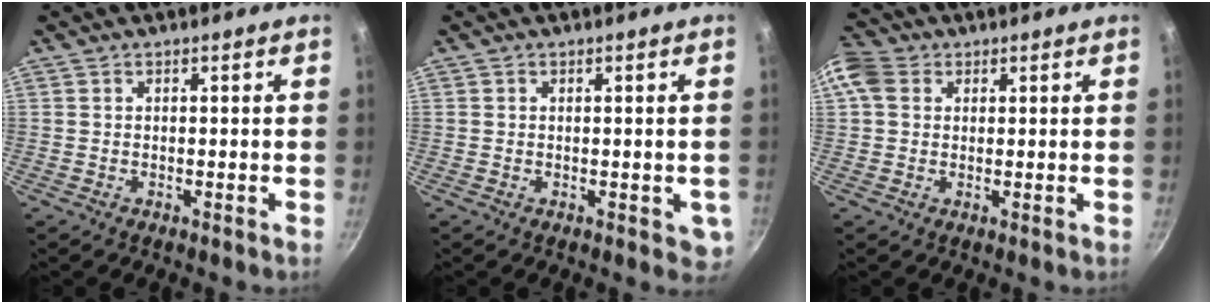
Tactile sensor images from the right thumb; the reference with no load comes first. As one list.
[{"total": 3.3, "force": [-0.4, 2.2, 2.5], "torque": [-0.024, -0.002, -0.003]}, {"total": 6.1, "force": [1.6, 5.0, 3.1], "torque": [-0.047, 0.009, 0.016]}]